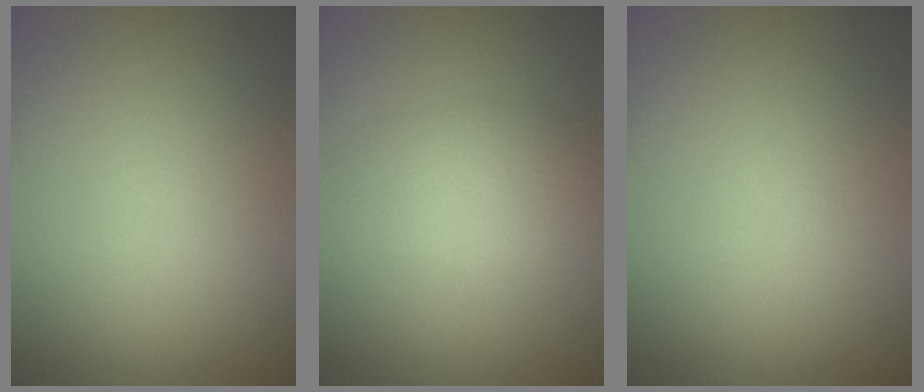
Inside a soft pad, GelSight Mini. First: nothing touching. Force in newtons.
{"total": 3.3, "press": 3.3, "slide": 0.1}
{"total": 0.0}